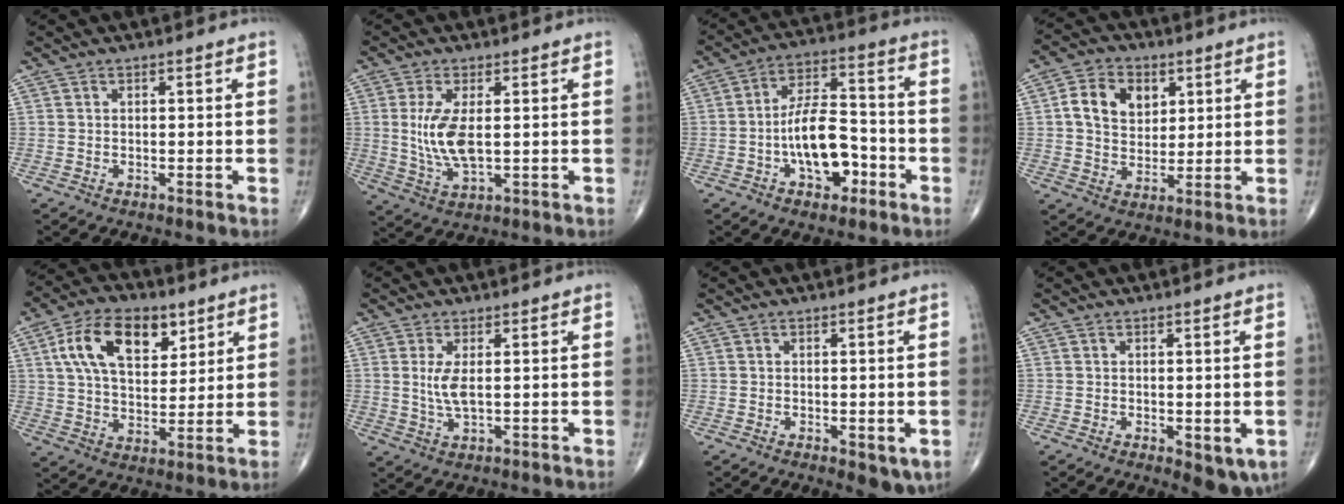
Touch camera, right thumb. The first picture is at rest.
{"total": 8.2, "force": [0.8, 3.4, 7.5], "torque": [-0.164, -0.013, 0.024]}
{"total": 12.4, "force": [-4.0, 6.5, 9.8], "torque": [-0.142, 0.041, -0.070]}
{"total": 10.2, "force": [2.9, 7.6, 6.1], "torque": [-0.077, -0.005, 0.051]}
{"total": 15.7, "force": [6.7, 8.9, 11.1], "torque": [-0.165, -0.014, 0.119]}
{"total": 4.1, "force": [0.7, 1.3, 3.8], "torque": [-0.088, -0.011, 0.020]}
{"total": 4.0, "force": [-1.1, 1.7, 3.4], "torque": [-0.032, -0.005, -0.008]}
{"total": 5.2, "force": [-1.3, 2.3, 4.5], "torque": [-0.045, -0.006, -0.009]}